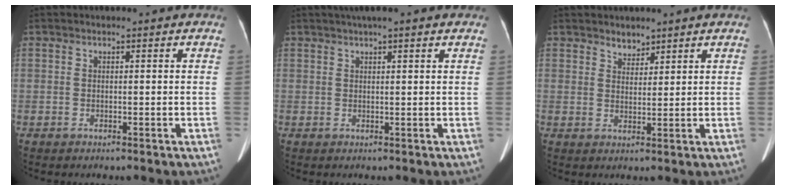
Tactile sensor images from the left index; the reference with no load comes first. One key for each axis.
{"total": 5.7, "fx": 4.4, "fy": 0.4, "fz": 3.6, "tx": -0.052, "ty": 0.034, "tz": 0.061}
{"total": 2.2, "fx": 1.9, "fy": 1.0, "fz": 0.3, "tx": -0.003, "ty": 0.001, "tz": 0.033}